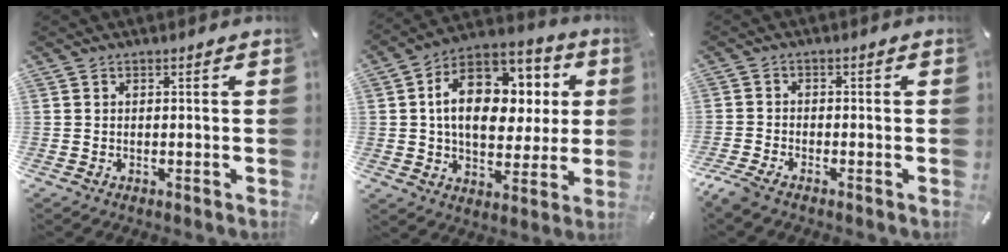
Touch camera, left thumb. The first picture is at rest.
{"total": 17.3, "force": [3.3, 12.2, 11.8], "torque": [-0.191, -0.007, 0.061]}
{"total": 2.8, "force": [-2.3, 0.7, 1.3], "torque": [-0.042, 0.002, -0.050]}